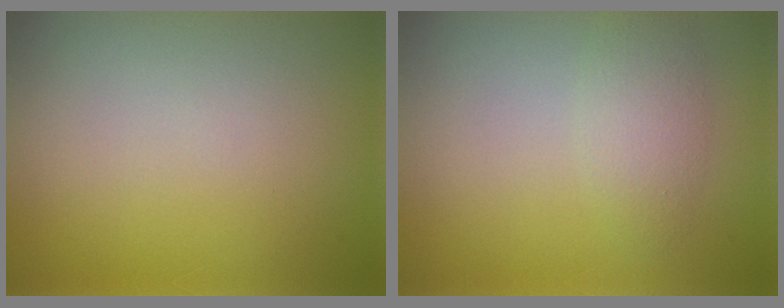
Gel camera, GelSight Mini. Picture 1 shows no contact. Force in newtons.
{"total": 2.2, "press": 2.2, "slide": 0.1}